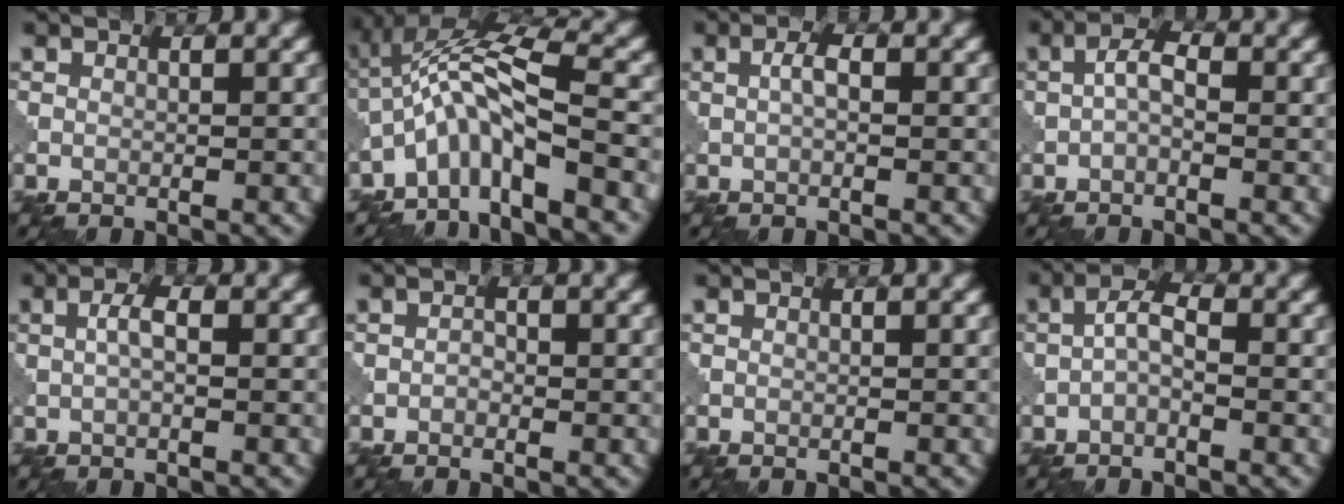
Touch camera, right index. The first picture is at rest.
{"total": 8.0, "force": [-3.8, 1.8, 6.8], "torque": [-0.129, 0.017, -0.077]}
{"total": 1.6, "force": [0.1, 0.6, 1.5], "torque": [-0.032, 0.006, -0.001]}
{"total": 2.2, "force": [-0.4, 0.9, 2.0], "torque": [-0.038, 0.010, -0.014]}
{"total": 1.8, "force": [0.1, 0.5, 1.7], "torque": [-0.036, 0.006, 0.000]}
{"total": 0.8, "force": [-0.3, 0.5, 0.4], "torque": [-0.007, 0.000, -0.008]}
{"total": 0.0}
{"total": 2.1, "force": [-0.7, 0.8, 1.9], "torque": [-0.038, 0.010, -0.021]}